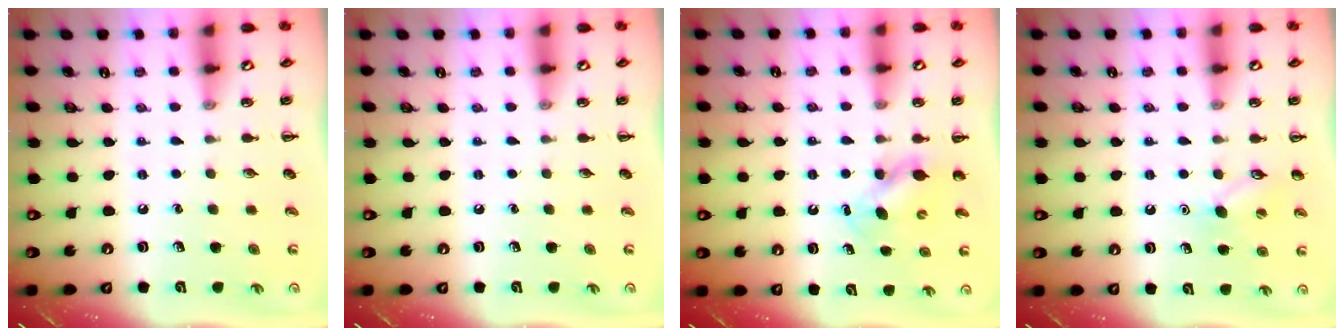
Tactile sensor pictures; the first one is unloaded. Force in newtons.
{"total": 0.0}
{"total": 5.0, "press": 5.0, "slide": 0.6}
{"total": 8.0, "press": 7.9, "slide": 1.6}